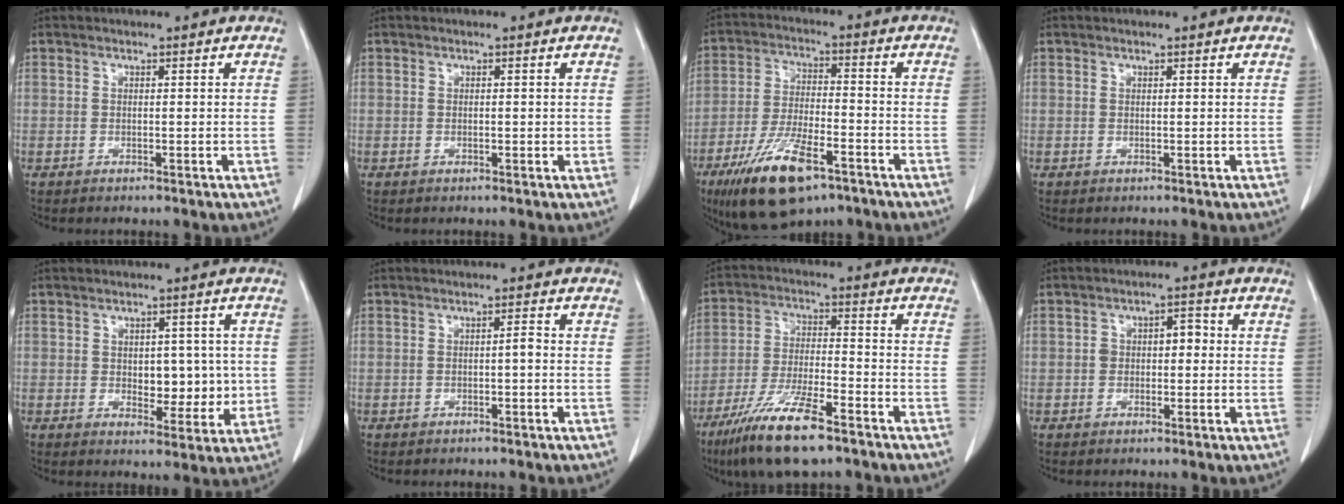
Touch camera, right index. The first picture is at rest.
{"total": 0.7, "force": [0.0, 0.2, 0.7], "torque": [-0.011, -0.001, 0.001]}
{"total": 13.7, "force": [-8.2, 4.2, 10.2], "torque": [-0.198, -0.017, -0.137]}
{"total": 0.0}
{"total": 6.4, "force": [0.2, 3.8, 5.2], "torque": [-0.057, 0.002, 0.012]}
{"total": 1.3, "force": [-0.3, 0.1, 1.2], "torque": [-0.018, 0.003, -0.006]}
{"total": 12.7, "force": [-8.6, 2.2, 9.1], "torque": [-0.179, -0.025, -0.155]}
{"total": 3.8, "force": [0.2, 2.2, 3.1], "torque": [-0.046, 0.024, 0.004]}